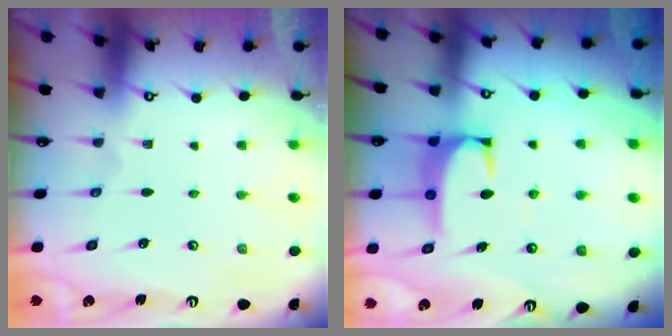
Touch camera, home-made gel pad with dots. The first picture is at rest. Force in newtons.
{"total": 3.4, "press": 3.3, "slide": 0.9}